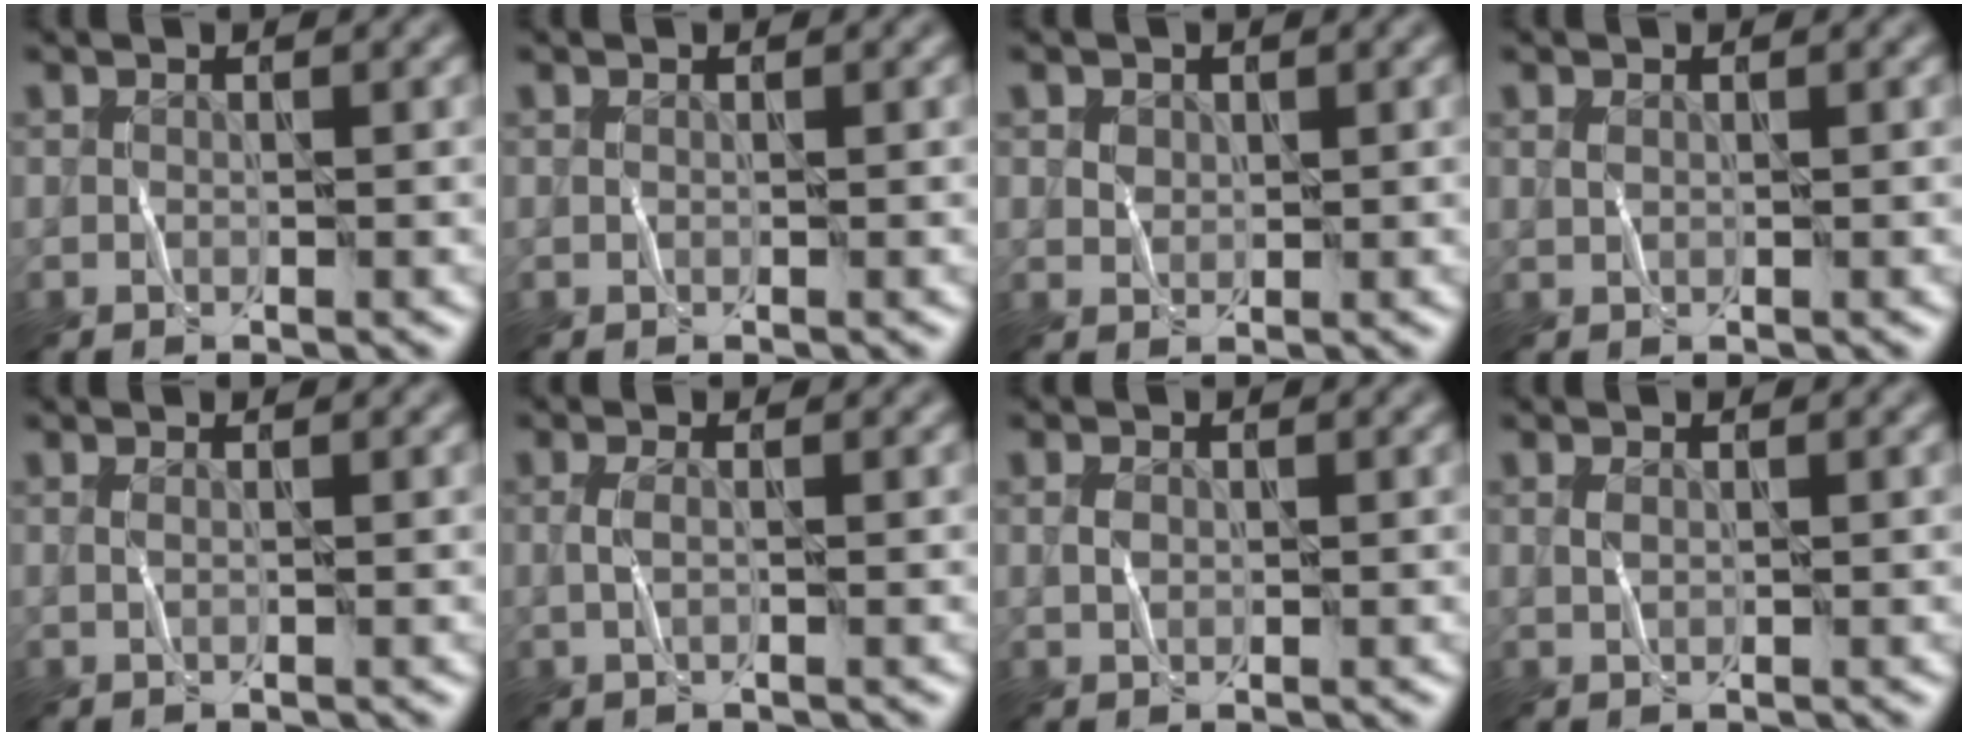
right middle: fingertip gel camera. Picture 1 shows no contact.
{"total": 0.0}
{"total": 0.5, "force": [0.2, 0.3, -0.3], "torque": [-0.009, 0.003, 0.016]}
{"total": 0.0}
{"total": 0.0}
{"total": 0.7, "force": [-0.3, -0.2, 0.6], "torque": [-0.036, 0.004, 0.004]}
{"total": 0.0}
{"total": 0.0}